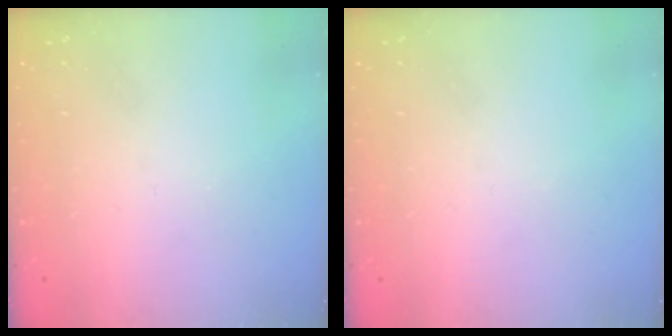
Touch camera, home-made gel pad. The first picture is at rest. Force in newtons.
{"total": 0.0}